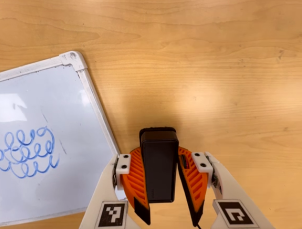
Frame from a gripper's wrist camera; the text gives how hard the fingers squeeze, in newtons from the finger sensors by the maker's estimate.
{"total": 10.6, "left": 9.1, "right": 12.2}